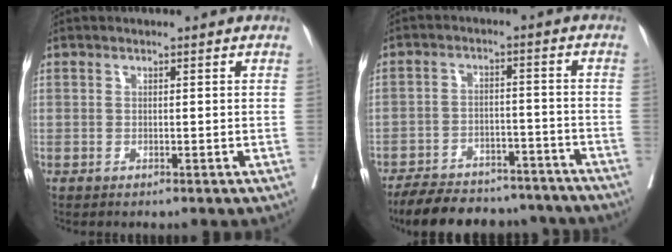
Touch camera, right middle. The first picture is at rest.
{"total": 17.6, "force": [-15.6, 5.6, 5.8], "torque": [-0.114, 0.002, -0.215]}